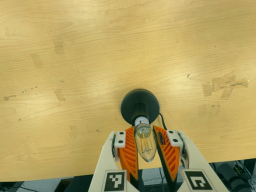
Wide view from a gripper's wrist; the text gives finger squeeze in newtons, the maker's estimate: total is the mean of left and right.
{"total": 13.8, "left": 13.7, "right": 13.8}